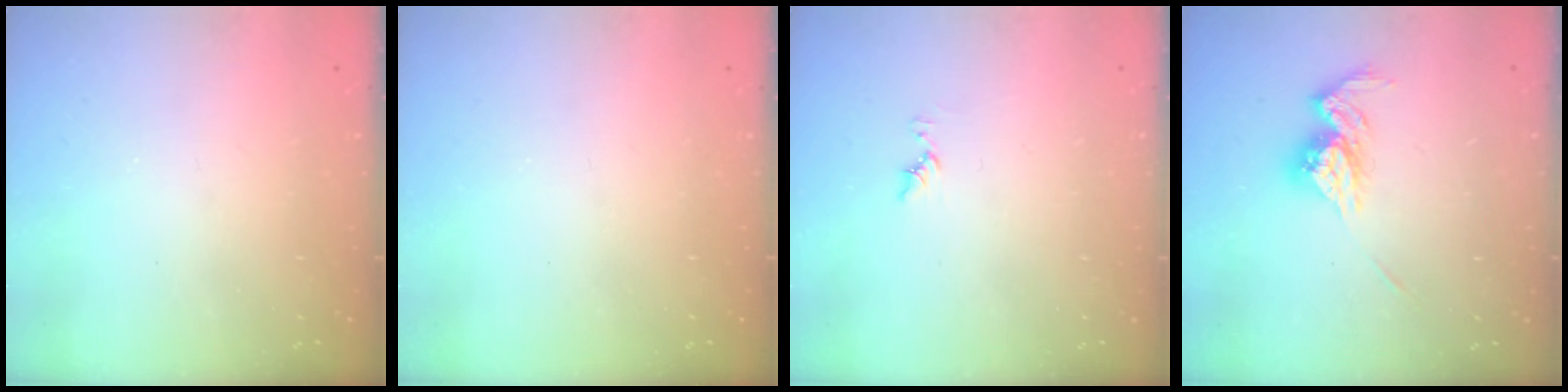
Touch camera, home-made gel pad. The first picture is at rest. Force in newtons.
{"total": 0.0}
{"total": 5.6, "press": 5.6, "slide": 0.5}
{"total": 11.8, "press": 11.8, "slide": 0.5}